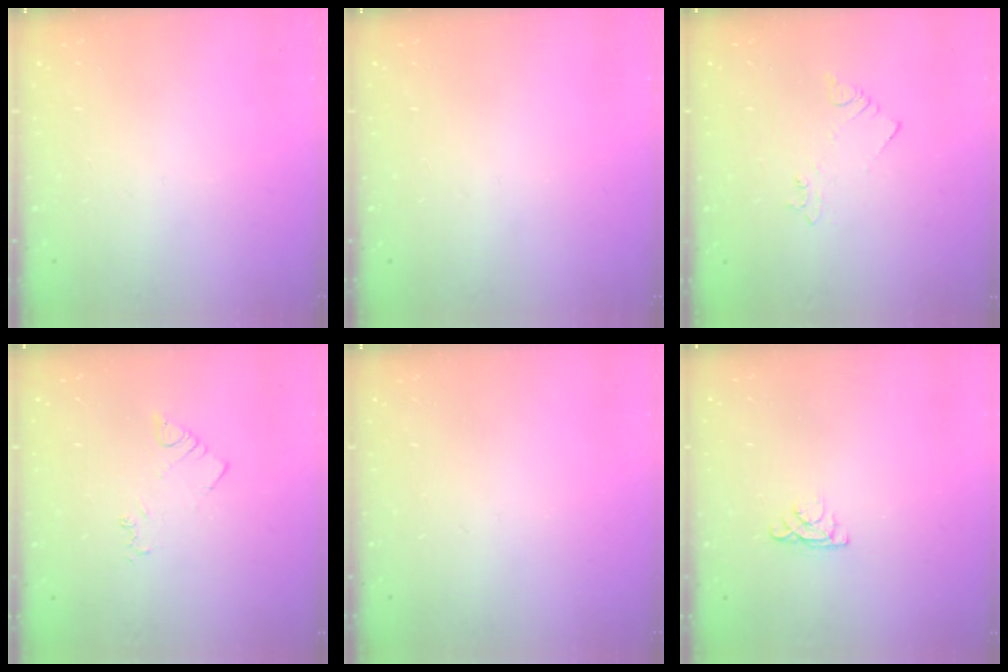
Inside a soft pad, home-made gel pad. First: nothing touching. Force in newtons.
{"total": 0.0}
{"total": 2.1, "press": 2.1, "slide": 0.3}
{"total": 2.3, "press": 2.3, "slide": 0.3}
{"total": 0.0}
{"total": 4.0, "press": 4.0, "slide": 0.5}